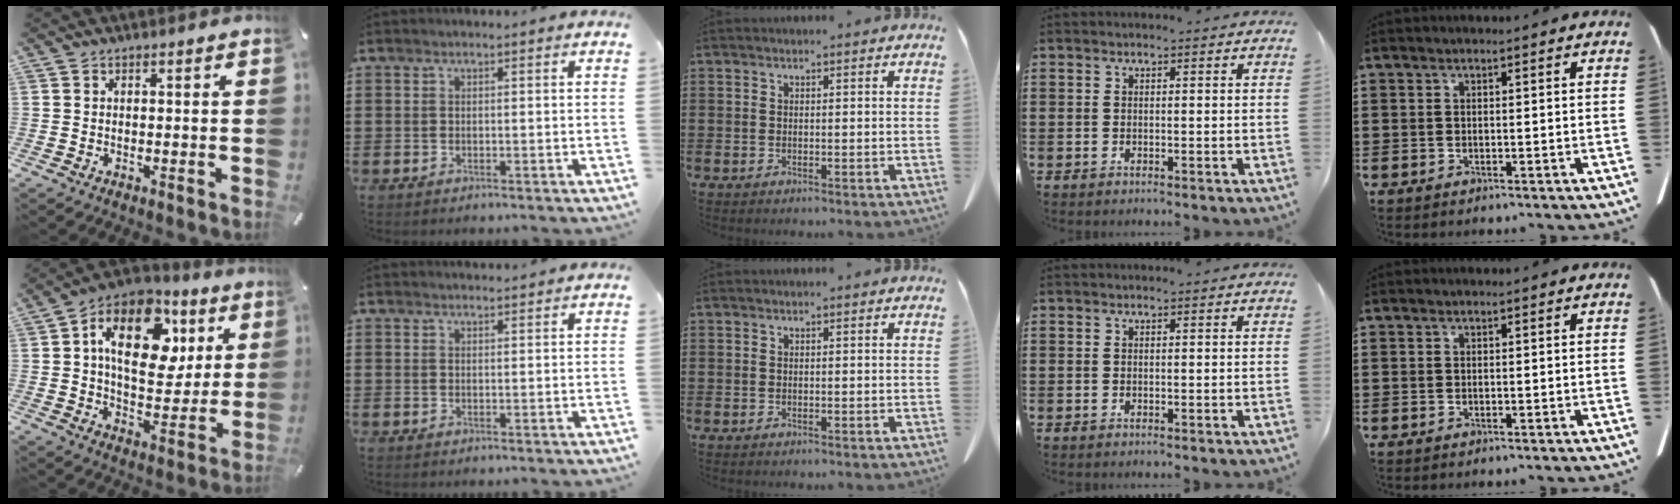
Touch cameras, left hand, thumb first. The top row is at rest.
{"thumb": {"total": 18.9, "force": [6.8, 12.1, 12.9], "torque": [-0.209, -0.016, 0.116]}, "index": {"total": 1.0, "force": [1.0, 0.0, 0.1], "torque": [-0.004, -0.002, 0.019]}}